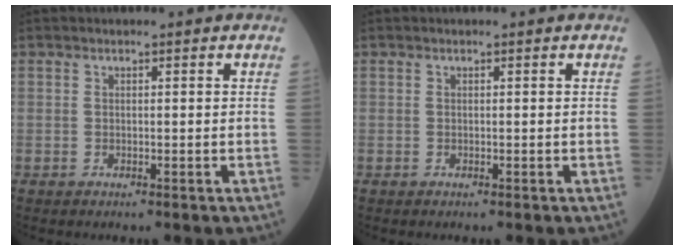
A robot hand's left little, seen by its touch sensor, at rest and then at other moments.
{"total": 0.0}